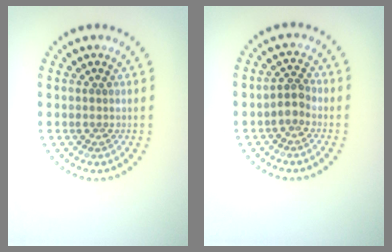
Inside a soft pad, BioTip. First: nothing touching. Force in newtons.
{"total": 1.7, "press": 1.5, "slide": 0.8}